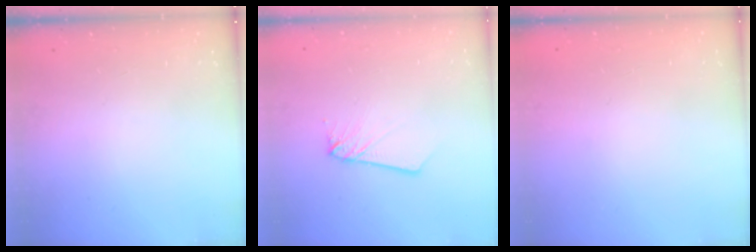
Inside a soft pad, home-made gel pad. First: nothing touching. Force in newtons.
{"total": 2.6, "press": 2.6, "slide": 0.2}
{"total": 0.7, "press": 0.3, "slide": 0.7}